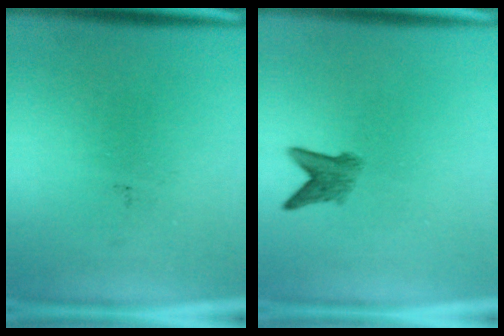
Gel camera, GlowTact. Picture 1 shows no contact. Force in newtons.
{"total": 3.0}